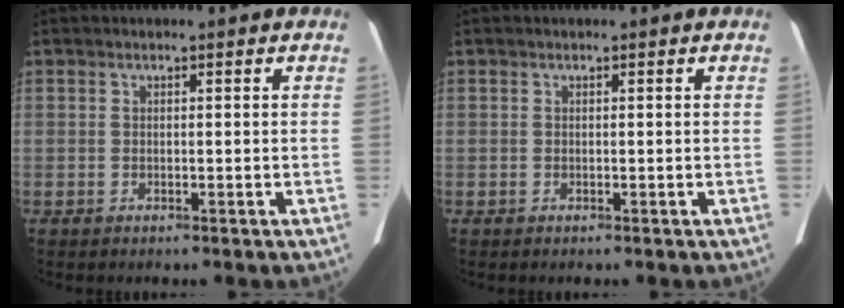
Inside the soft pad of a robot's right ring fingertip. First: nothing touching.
{"total": 0.0}